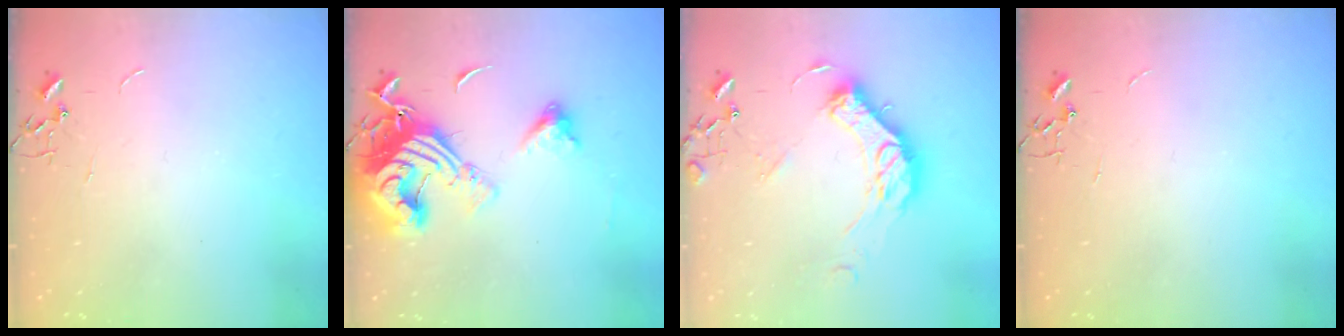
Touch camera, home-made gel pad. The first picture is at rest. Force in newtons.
{"total": 18.4, "press": 18.3, "slide": 2.0}
{"total": 14.6, "press": 14.5, "slide": 1.3}
{"total": 0.0}